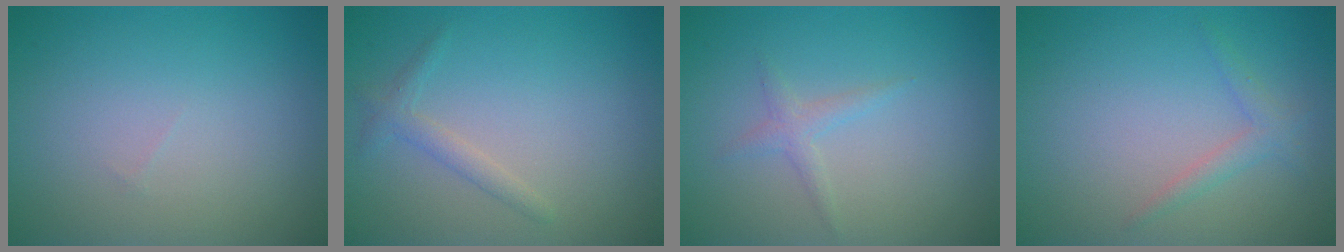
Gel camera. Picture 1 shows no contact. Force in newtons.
{"total": 1.5, "press": 1.4, "slide": 0.1}
{"total": 1.2, "press": 1.2, "slide": 0.1}
{"total": 1.4, "press": 1.4, "slide": 0.1}